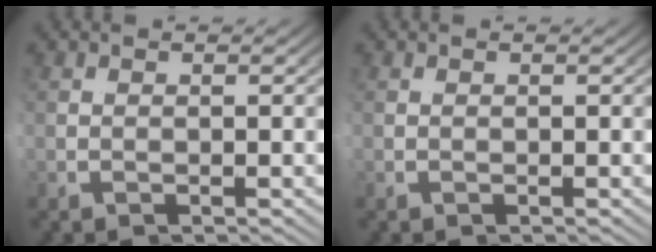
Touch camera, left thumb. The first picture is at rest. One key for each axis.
{"total": 0.0}